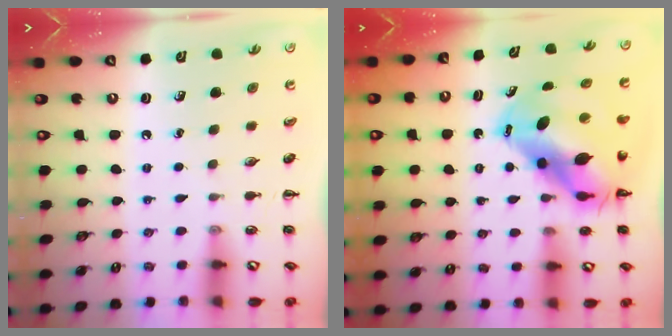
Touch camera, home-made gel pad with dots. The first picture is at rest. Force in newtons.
{"total": 12.9, "press": 12.5, "slide": 3.5}